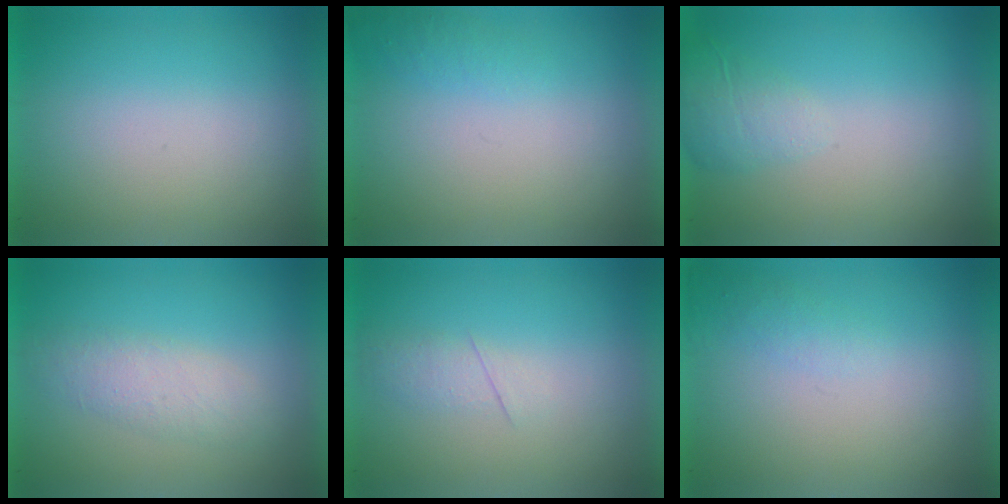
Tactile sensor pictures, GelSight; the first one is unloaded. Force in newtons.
{"total": 1.1}
{"total": 2.1}
{"total": 1.8}
{"total": 2.1}
{"total": 1.1}